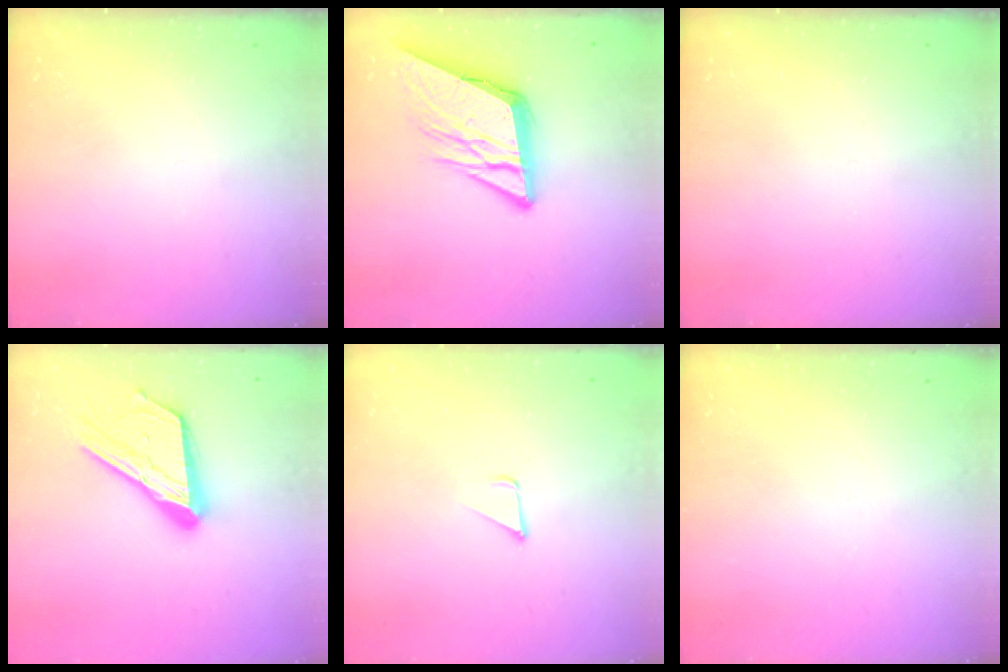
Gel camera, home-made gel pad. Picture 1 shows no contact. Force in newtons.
{"total": 12.9, "press": 12.7, "slide": 2.0}
{"total": 0.0}
{"total": 20.1, "press": 20.1, "slide": 1.7}
{"total": 1.7, "press": 1.7, "slide": 0.1}
{"total": 0.0}